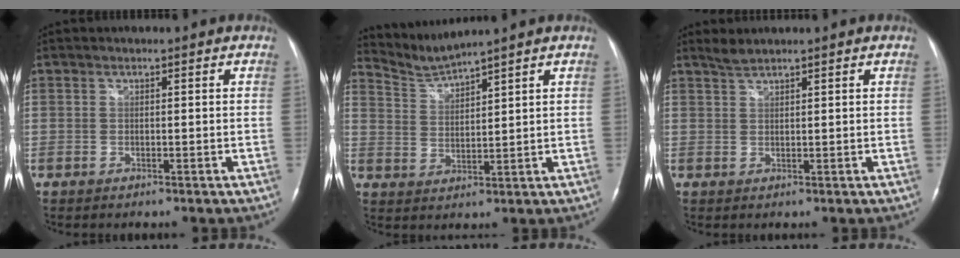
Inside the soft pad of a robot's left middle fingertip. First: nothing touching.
{"total": 4.4, "force": [4.0, -1.6, -0.5], "torque": [-0.005, -0.012, 0.094]}
{"total": 1.6, "force": [1.6, -0.1, 0.4], "torque": [-0.010, 0.005, 0.037]}